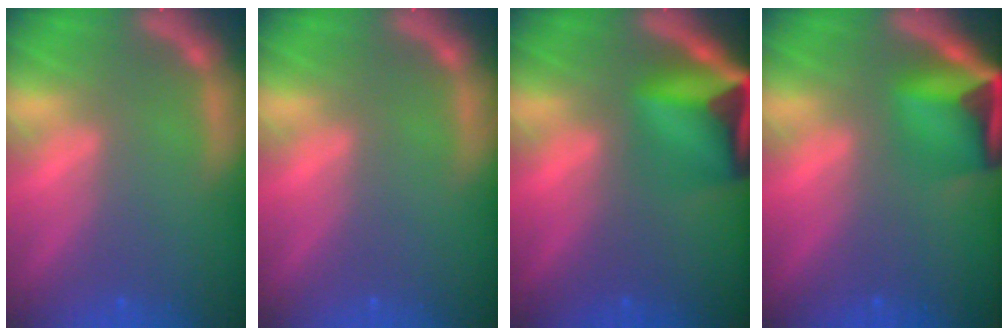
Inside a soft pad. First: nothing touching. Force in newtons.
{"total": 0.0}
{"total": 9.5}
{"total": 7.4}